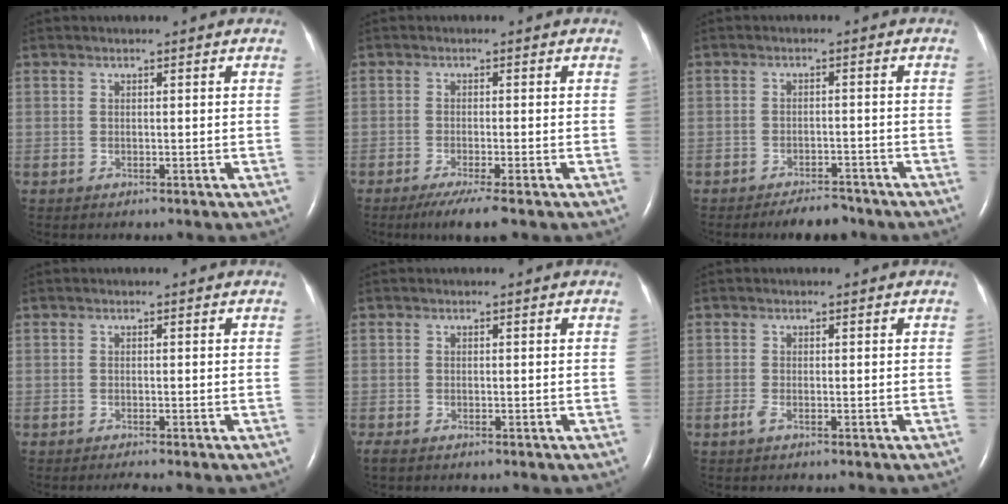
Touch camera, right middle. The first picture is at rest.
{"total": 4.8, "force": [-3.3, 0.0, 3.5], "torque": [-0.060, -0.015, -0.056]}
{"total": 4.2, "force": [-3.7, 1.3, 1.5], "torque": [-0.022, -0.002, -0.056]}
{"total": 0.9, "force": [-0.7, -0.3, 0.4], "torque": [-0.010, -0.001, -0.013]}
{"total": 1.1, "force": [-0.9, 0.4, 0.6], "torque": [-0.018, -0.005, -0.016]}
{"total": 0.8, "force": [-0.5, 0.1, 0.7], "torque": [-0.021, -0.003, -0.012]}